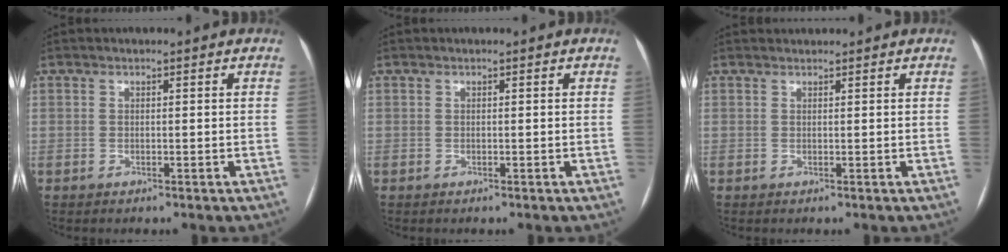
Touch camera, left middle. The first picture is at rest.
{"total": 0.0}
{"total": 1.2, "force": [1.2, 0.1, 0.0], "torque": [-0.006, 0.018, 0.024]}